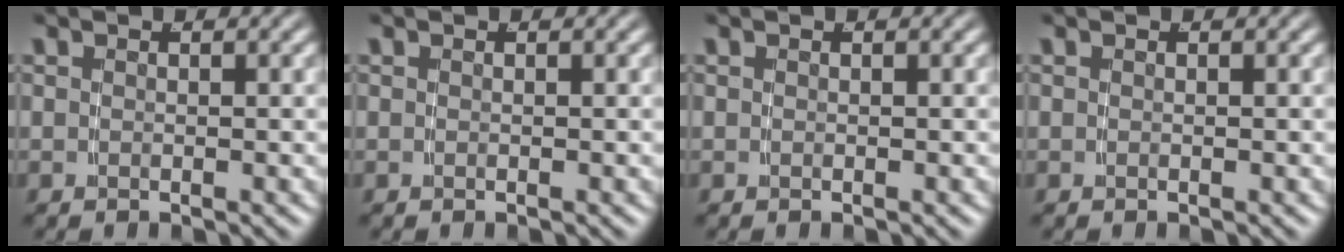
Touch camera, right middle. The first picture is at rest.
{"total": 0.0}
{"total": 0.0}
{"total": 0.0}